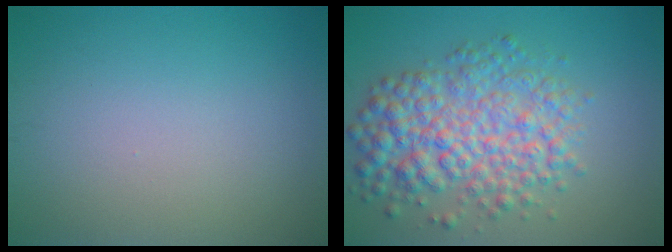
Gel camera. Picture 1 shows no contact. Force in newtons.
{"total": 6.9, "press": 6.9, "slide": 0.1}